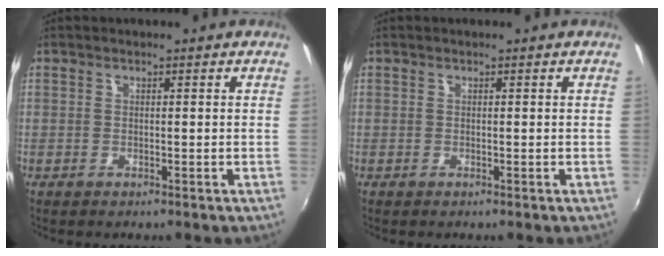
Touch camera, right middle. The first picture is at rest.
{"total": 0.0}